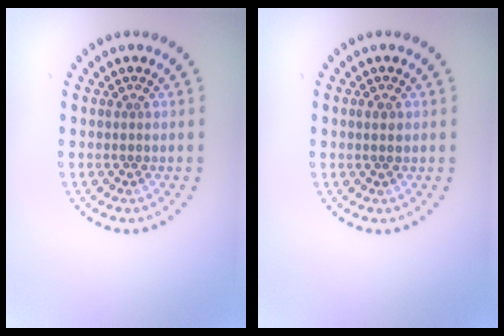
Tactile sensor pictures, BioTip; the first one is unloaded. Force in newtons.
{"total": 1.0, "press": 1.0, "slide": 0.1}